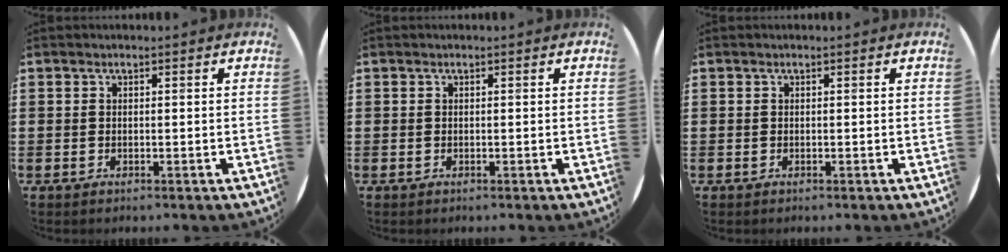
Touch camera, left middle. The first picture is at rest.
{"total": 0.0}
{"total": 0.0}